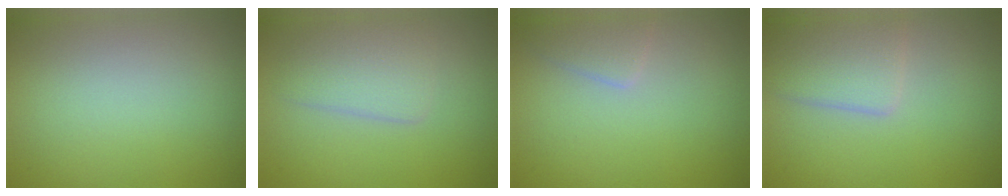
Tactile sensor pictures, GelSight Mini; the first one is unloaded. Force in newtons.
{"total": 3.2, "press": 3.2, "slide": 0.1}
{"total": 1.8, "press": 1.8, "slide": 0.1}
{"total": 3.8, "press": 3.8, "slide": 0.1}